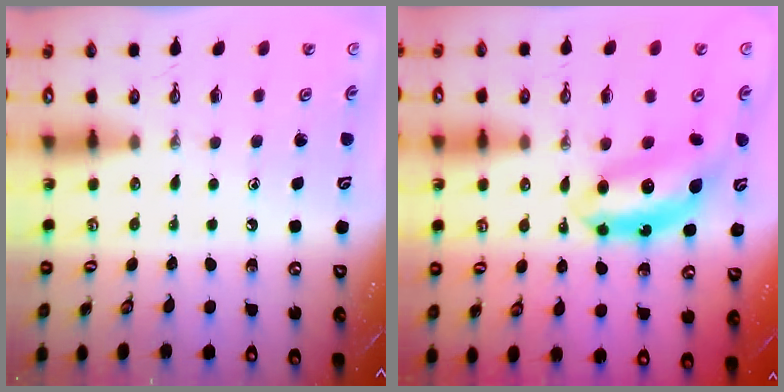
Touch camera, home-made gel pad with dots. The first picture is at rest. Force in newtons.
{"total": 7.7, "press": 7.7, "slide": 0.3}